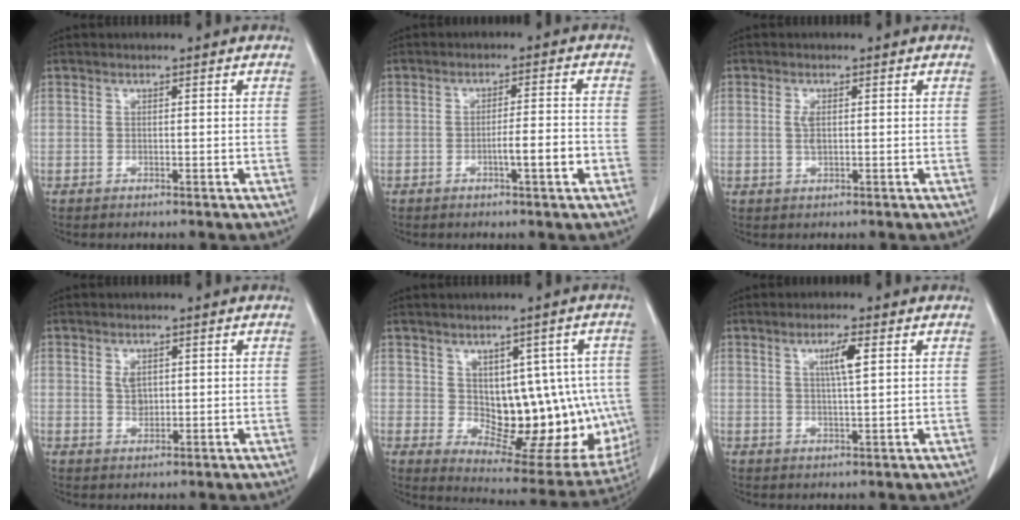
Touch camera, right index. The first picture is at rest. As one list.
[{"total": 4.7, "force": [-1.7, 0.2, 4.3], "torque": [-0.063, 0.000, -0.025]}, {"total": 2.0, "force": [0.2, 0.7, 1.8], "torque": [-0.040, -0.001, 0.005]}, {"total": 2.2, "force": [0.6, 1.5, 1.6], "torque": [-0.028, -0.001, 0.013]}, {"total": 15.9, "force": [-0.3, 8.4, 13.5], "torque": [-0.152, 0.011, 0.023]}, {"total": 3.8, "force": [1.3, 0.0, 3.5], "torque": [-0.061, -0.001, 0.022]}]